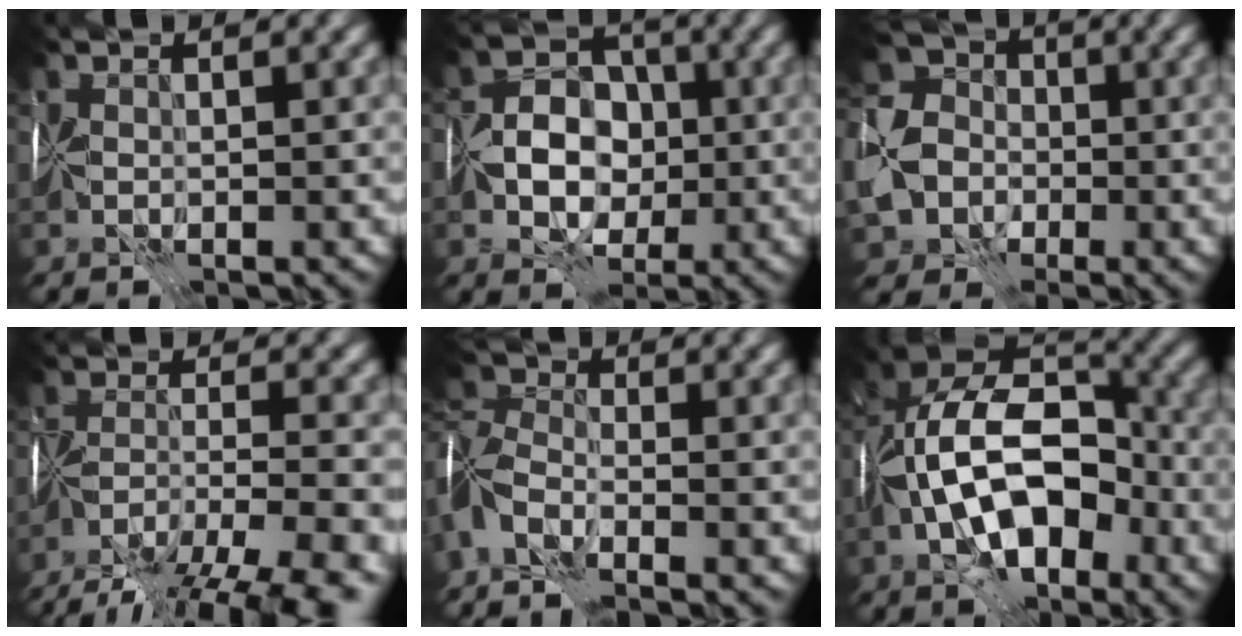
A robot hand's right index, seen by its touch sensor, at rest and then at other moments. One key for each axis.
{"total": 5.4, "fx": -0.6, "fy": 4.3, "fz": 3.2, "tx": -0.043, "ty": 0.012, "tz": -0.015}
{"total": 7.6, "fx": -2.3, "fy": 6.3, "fz": 3.5, "tx": -0.087, "ty": -0.007, "tz": -0.054}
{"total": 12.3, "fx": -9.9, "fy": 3.4, "fz": 6.4, "tx": -0.116, "ty": -0.019, "tz": -0.133}
{"total": 5.4, "fx": -3.3, "fy": 2.6, "fz": 3.4, "tx": -0.069, "ty": 0.003, "tz": -0.076}
{"total": 12.9, "fx": -2.6, "fy": 7.2, "fz": 10.4, "tx": -0.154, "ty": 0.025, "tz": -0.045}